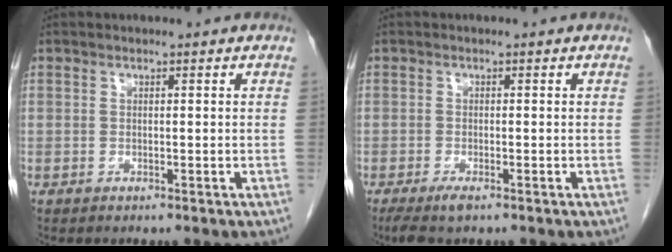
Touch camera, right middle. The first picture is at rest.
{"total": 2.9, "force": [-2.0, 0.5, 2.1], "torque": [-0.043, -0.009, -0.036]}